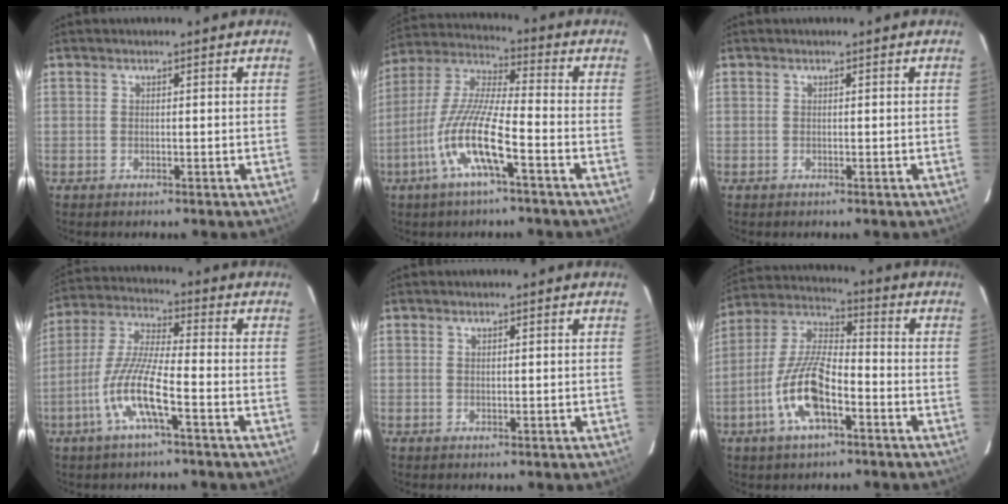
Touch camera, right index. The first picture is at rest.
{"total": 13.2, "force": [-5.7, 1.6, 11.8], "torque": [-0.244, -0.005, -0.117]}
{"total": 0.0}
{"total": 11.1, "force": [-4.8, 1.2, 10.0], "torque": [-0.215, -0.002, -0.095]}
{"total": 0.5, "force": [0.3, 0.3, 0.4], "torque": [-0.007, 0.002, 0.006]}
{"total": 13.2, "force": [-5.6, 4.7, 11.0], "torque": [-0.236, -0.001, -0.109]}